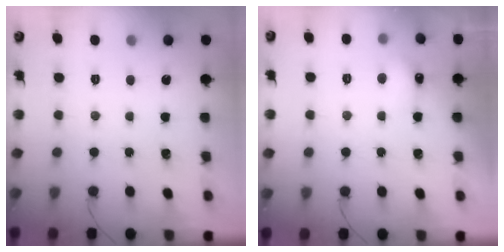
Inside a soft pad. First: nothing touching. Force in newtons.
{"total": 5.0, "press": 5.0, "slide": 0.9}